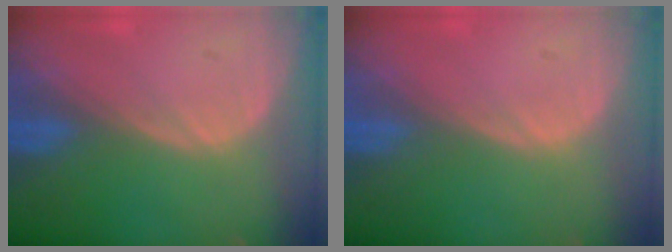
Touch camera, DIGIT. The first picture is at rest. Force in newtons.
{"total": 0.0}